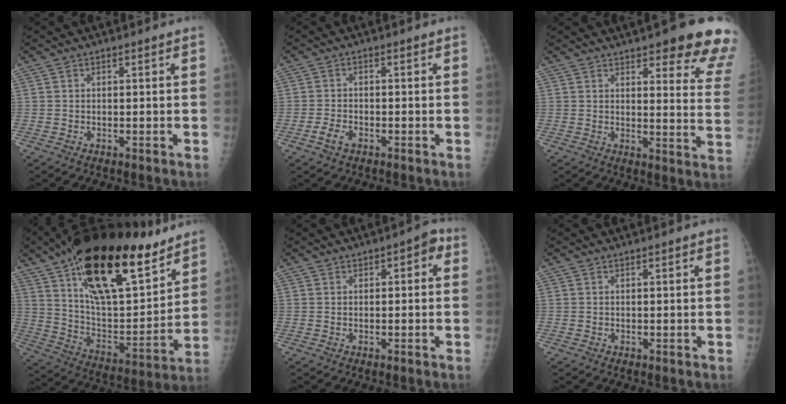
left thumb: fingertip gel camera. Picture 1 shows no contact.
{"total": 2.7, "force": [-1.6, 1.7, 1.5], "torque": [-0.023, 0.007, -0.031]}
{"total": 17.5, "force": [12.6, 4.2, 11.4], "torque": [-0.107, -0.061, 0.136]}
{"total": 29.5, "force": [18.5, 11.6, 19.9], "torque": [-0.294, -0.056, 0.308]}
{"total": 2.7, "force": [0.6, 1.8, 1.9], "torque": [-0.005, 0.011, -0.001]}
{"total": 0.6, "force": [0.5, 0.0, 0.4], "torque": [-0.007, 0.002, 0.008]}